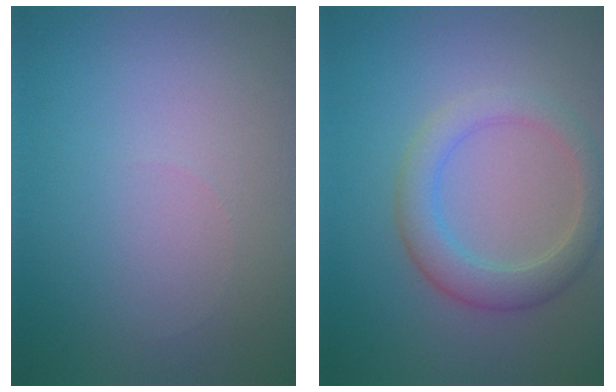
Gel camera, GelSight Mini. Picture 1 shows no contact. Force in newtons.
{"total": 3.6, "press": 3.6, "slide": 0.1}